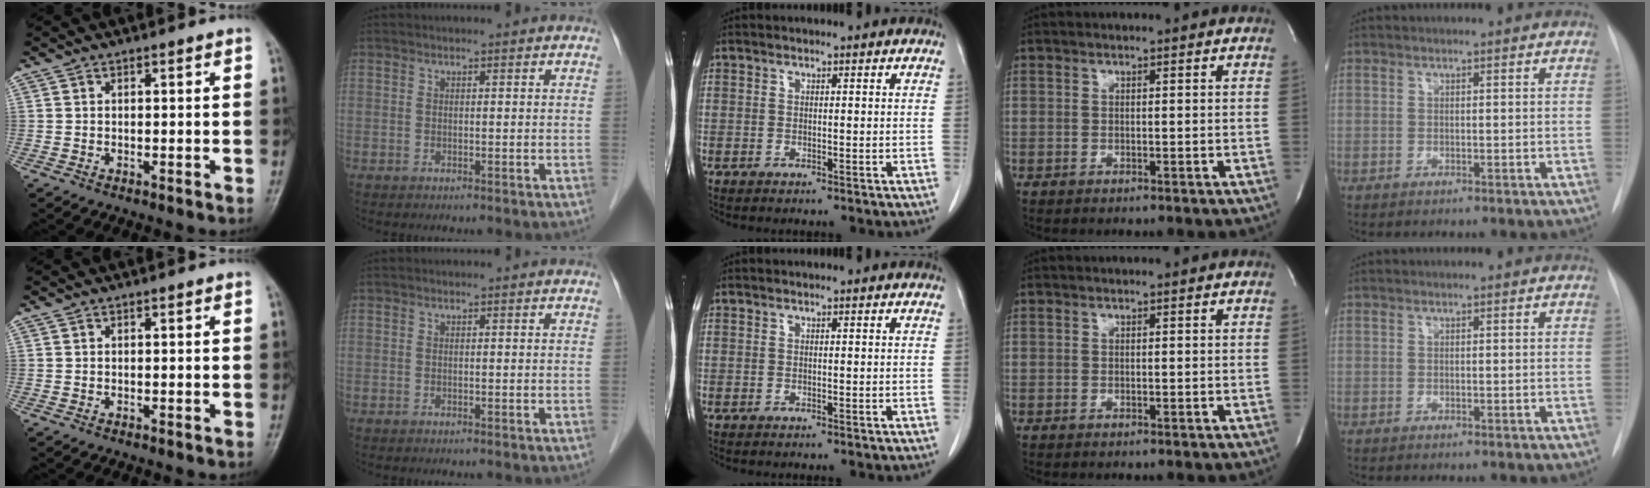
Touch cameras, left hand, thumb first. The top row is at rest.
{}